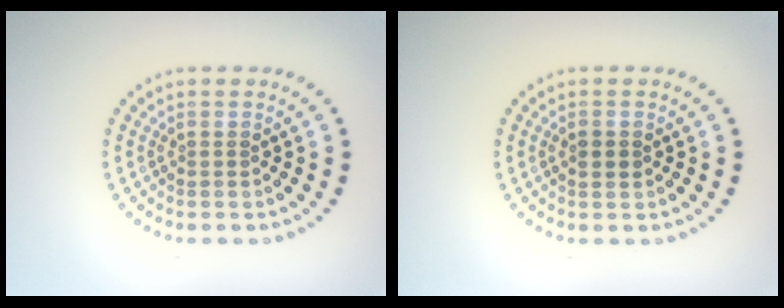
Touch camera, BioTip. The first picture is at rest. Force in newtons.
{"total": 1.2, "press": 1.2, "slide": 0.0}